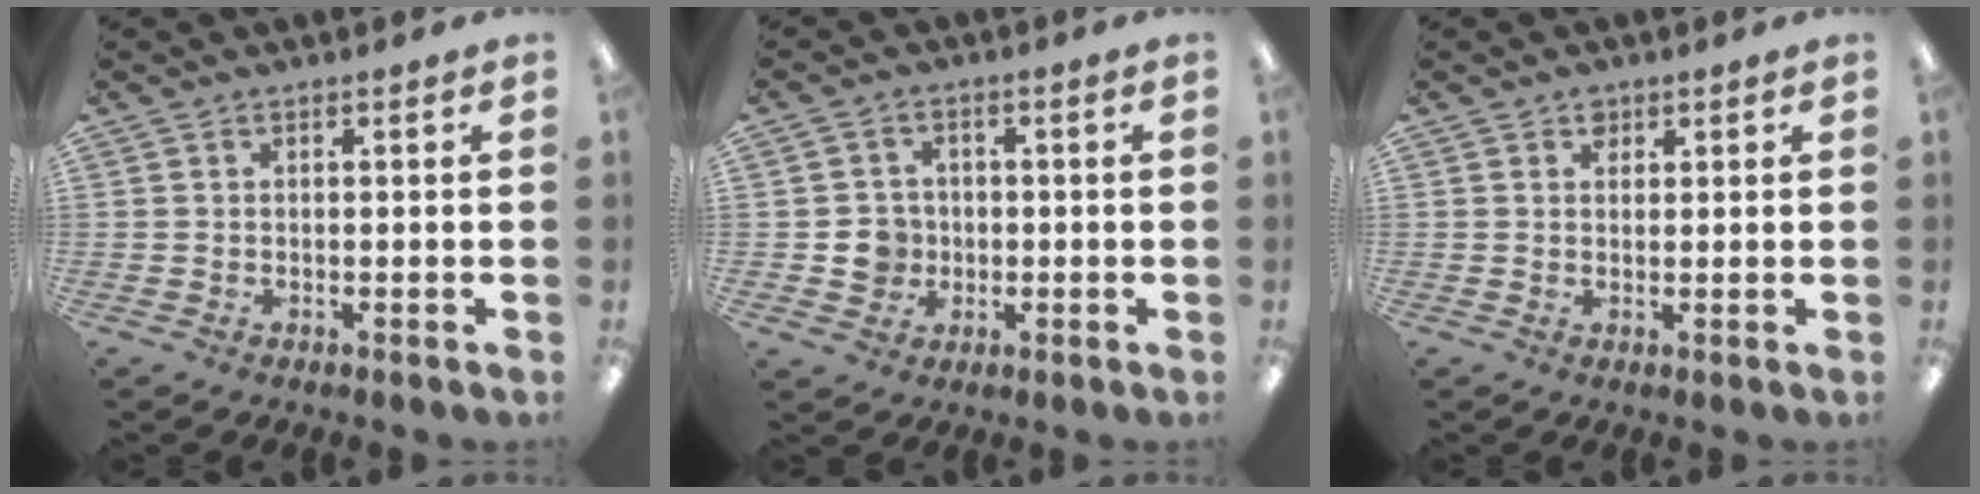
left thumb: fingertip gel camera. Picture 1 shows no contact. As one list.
[{"total": 5.4, "force": [-0.9, 5.0, 1.8], "torque": [-0.027, 0.012, -0.013]}, {"total": 1.7, "force": [1.2, 1.2, 0.5], "torque": [-0.002, -0.002, 0.021]}]